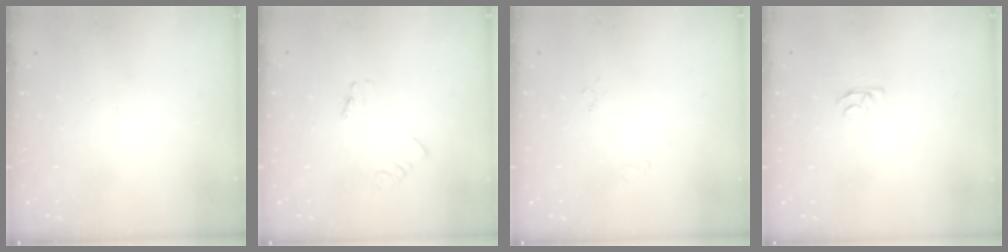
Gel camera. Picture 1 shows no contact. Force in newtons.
{"total": 0.8, "press": 0.8, "slide": 0.0}
{"total": 2.4, "press": 2.4, "slide": 0.3}
{"total": 3.1, "press": 3.1, "slide": 0.3}